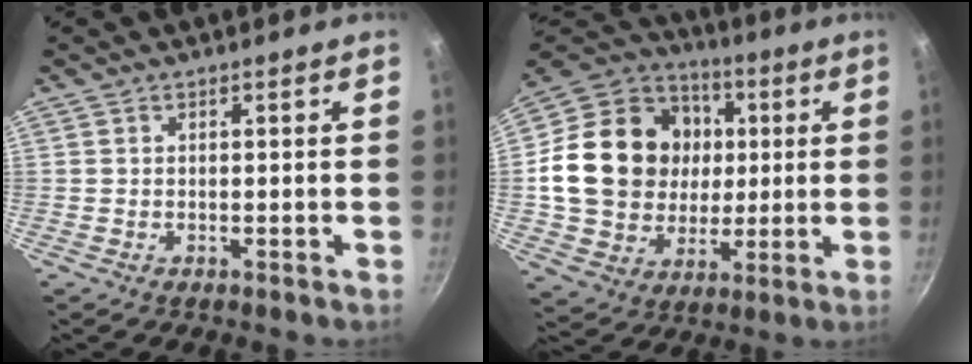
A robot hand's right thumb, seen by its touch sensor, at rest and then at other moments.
{"total": 23.5, "force": [2.5, 19.5, 13.0], "torque": [-0.213, 0.019, 0.048]}